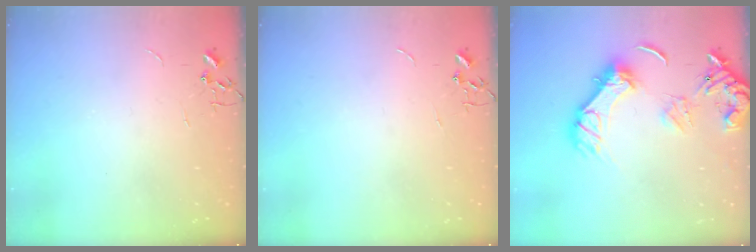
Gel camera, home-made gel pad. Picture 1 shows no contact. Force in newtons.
{"total": 0.0}
{"total": 15.8, "press": 15.7, "slide": 1.6}